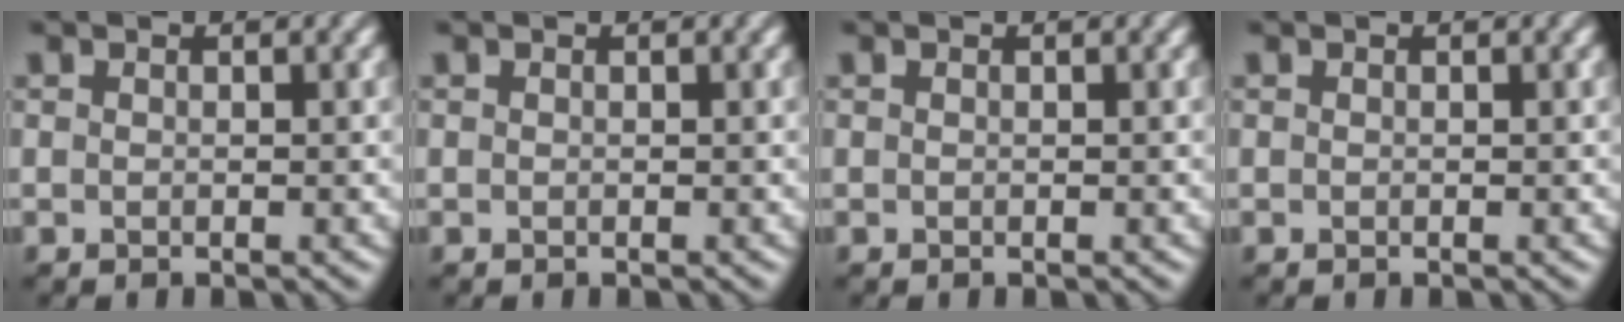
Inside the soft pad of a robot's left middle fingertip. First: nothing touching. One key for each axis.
{"total": 0.0}
{"total": 0.0}
{"total": 0.0}